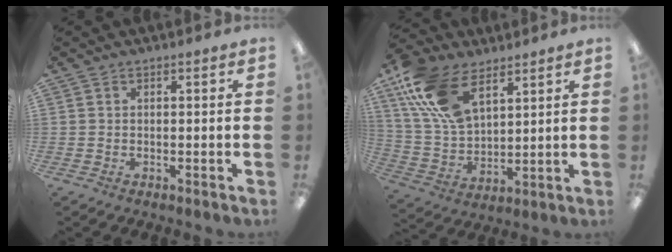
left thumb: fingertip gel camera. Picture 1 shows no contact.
{"total": 18.0, "force": [10.0, 9.9, 11.3], "torque": [-0.264, -0.026, 0.185]}